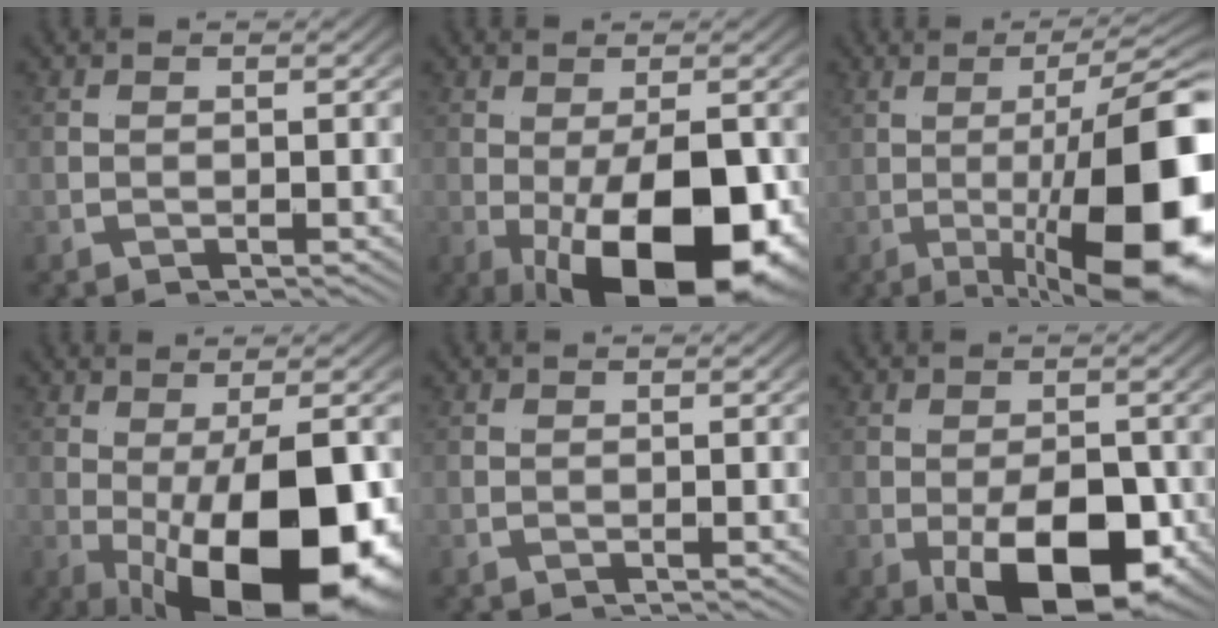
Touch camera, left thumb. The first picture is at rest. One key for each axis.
{"total": 14.0, "fx": -3.8, "fy": 5.9, "fz": 12.1, "tx": -0.186, "ty": -0.036, "tz": -0.038}
{"total": 13.8, "fx": -3.1, "fy": 1.3, "fz": 13.4, "tx": -0.184, "ty": 0.007, "tz": -0.039}
{"total": 15.5, "fx": -4.1, "fy": 6.2, "fz": 13.6, "tx": -0.207, "ty": -0.027, "tz": -0.044}
{"total": 0.0}
{"total": 9.4, "fx": -2.4, "fy": 4.1, "fz": 8.1, "tx": -0.131, "ty": -0.029, "tz": -0.023}